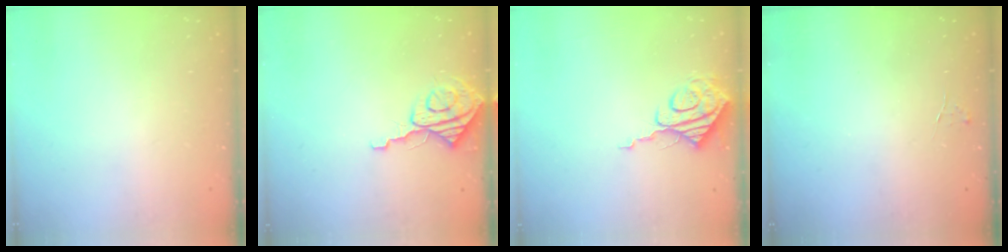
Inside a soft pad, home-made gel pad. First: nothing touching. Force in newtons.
{"total": 9.1, "press": 9.1, "slide": 0.7}
{"total": 8.6, "press": 8.6, "slide": 0.6}
{"total": 3.3, "press": 3.3, "slide": 0.4}